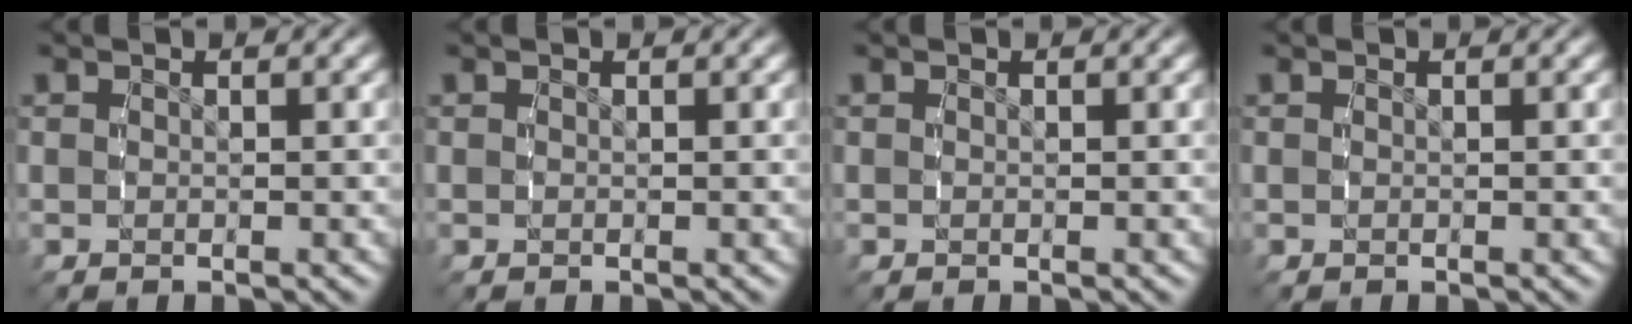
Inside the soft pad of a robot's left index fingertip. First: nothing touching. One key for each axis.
{"total": 0.0}
{"total": 0.0}
{"total": 0.0}